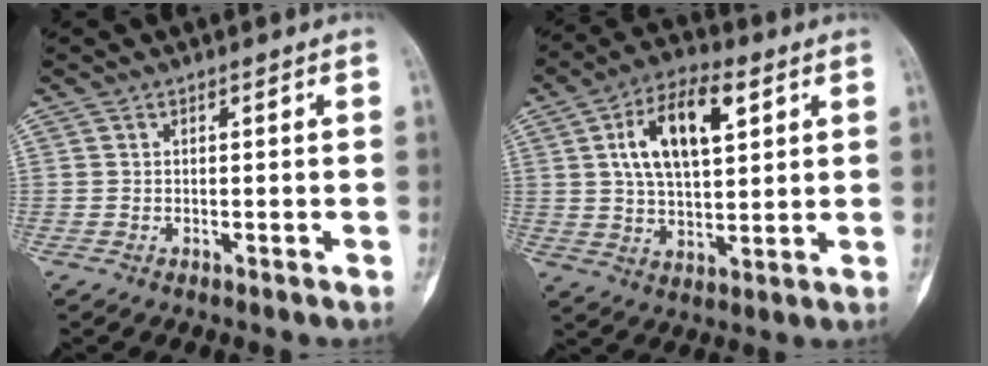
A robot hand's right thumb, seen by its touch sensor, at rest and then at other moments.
{"total": 14.1, "force": [4.8, 6.9, 11.3], "torque": [-0.186, 0.001, 0.082]}